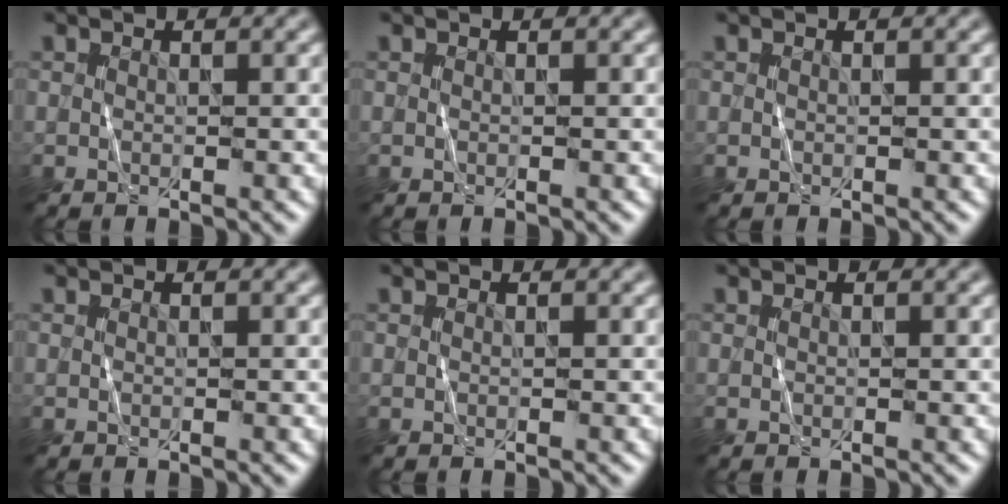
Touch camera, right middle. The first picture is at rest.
{"total": 0.0}
{"total": 0.0}
{"total": 0.0}
{"total": 0.0}
{"total": 0.0}